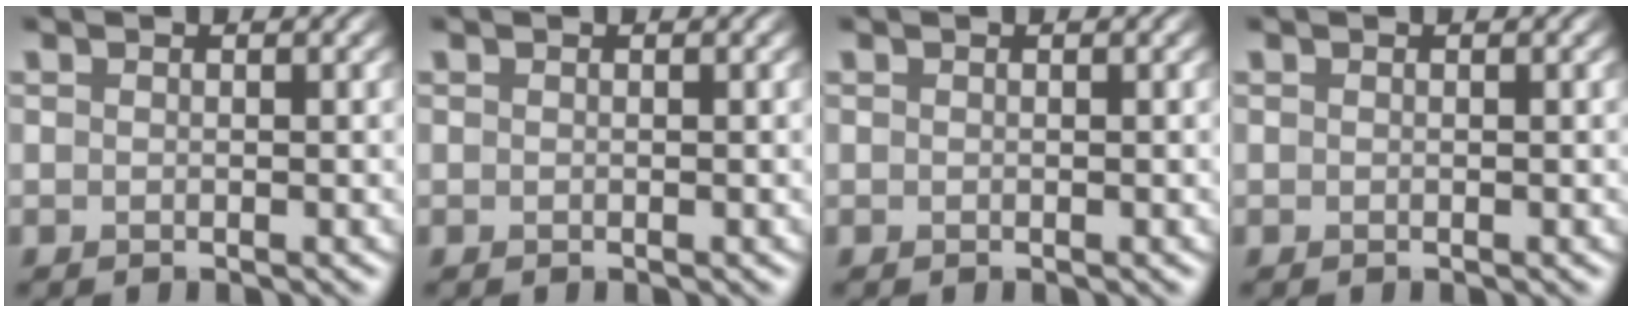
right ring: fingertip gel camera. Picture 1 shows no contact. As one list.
[{"total": 0.0}, {"total": 0.0}, {"total": 0.0}]